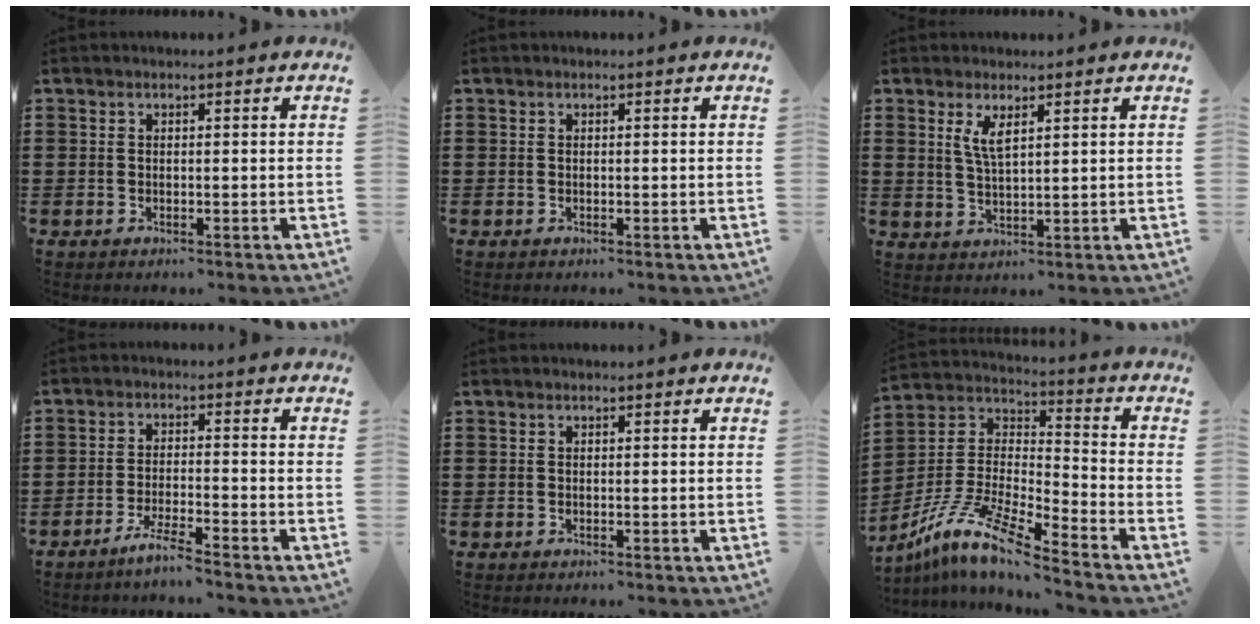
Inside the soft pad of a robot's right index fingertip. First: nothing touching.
{"total": 0.0}
{"total": 3.5, "force": [1.8, 1.0, 2.8], "torque": [-0.061, 0.003, 0.032]}
{"total": 3.9, "force": [-3.5, -0.5, 1.6], "torque": [-0.034, -0.005, -0.068]}
{"total": 0.0}
{"total": 10.7, "force": [-8.7, 0.8, 6.3], "torque": [-0.155, -0.005, -0.185]}